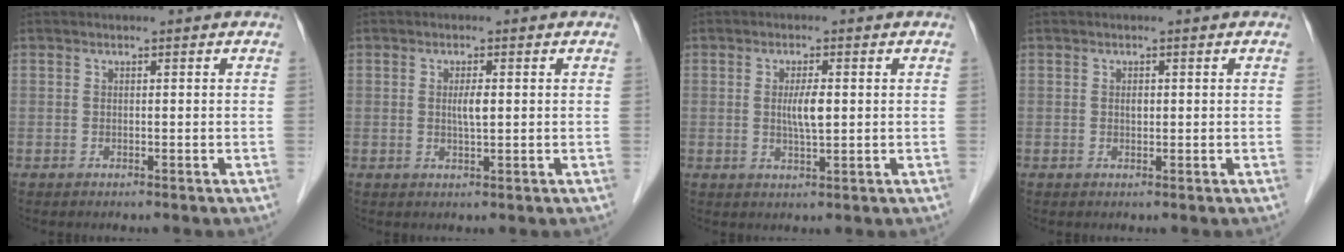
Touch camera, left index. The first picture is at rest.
{"total": 2.2, "force": [0.3, 0.3, 2.1], "torque": [-0.041, -0.001, 0.005]}
{"total": 3.5, "force": [0.3, 0.5, 3.5], "torque": [-0.064, -0.003, 0.006]}
{"total": 0.8, "force": [0.2, 0.4, 0.6], "torque": [-0.012, 0.001, 0.004]}